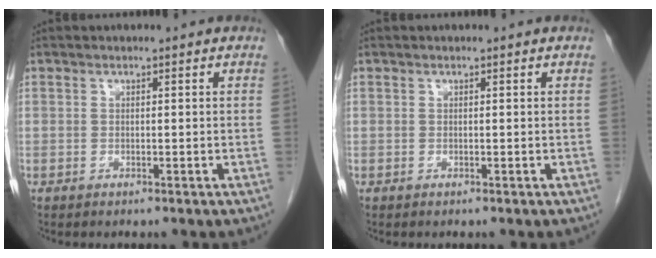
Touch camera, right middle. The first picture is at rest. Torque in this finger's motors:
{"motor_torque": [-0.02, -0.18, 0.00, 0.00]}